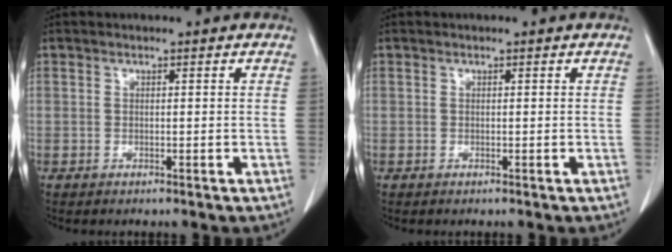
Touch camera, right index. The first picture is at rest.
{"total": 0.0}